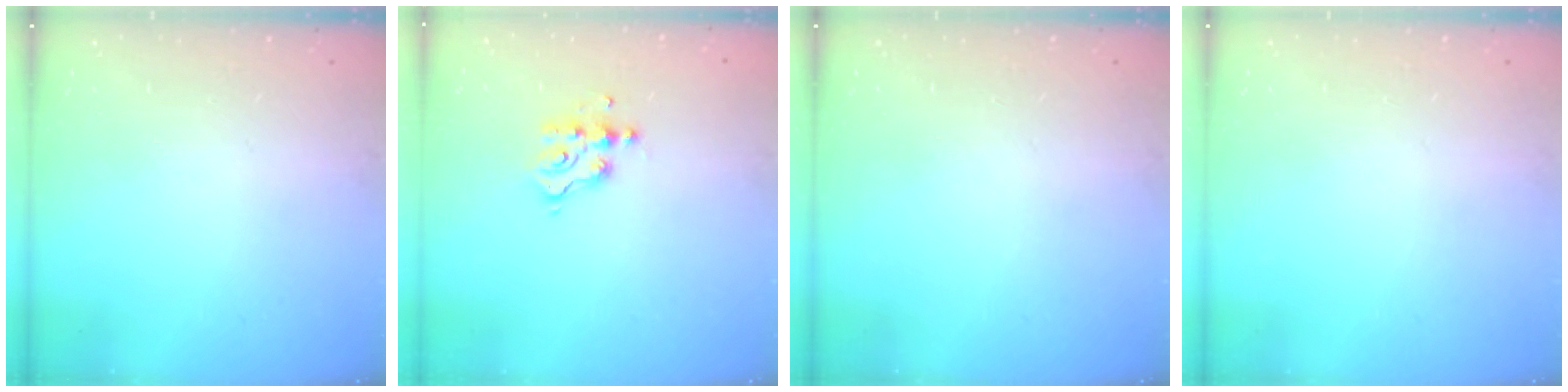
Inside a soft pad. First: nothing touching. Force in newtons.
{"total": 5.0, "press": 5.0, "slide": 0.3}
{"total": 0.0}
{"total": 0.0}